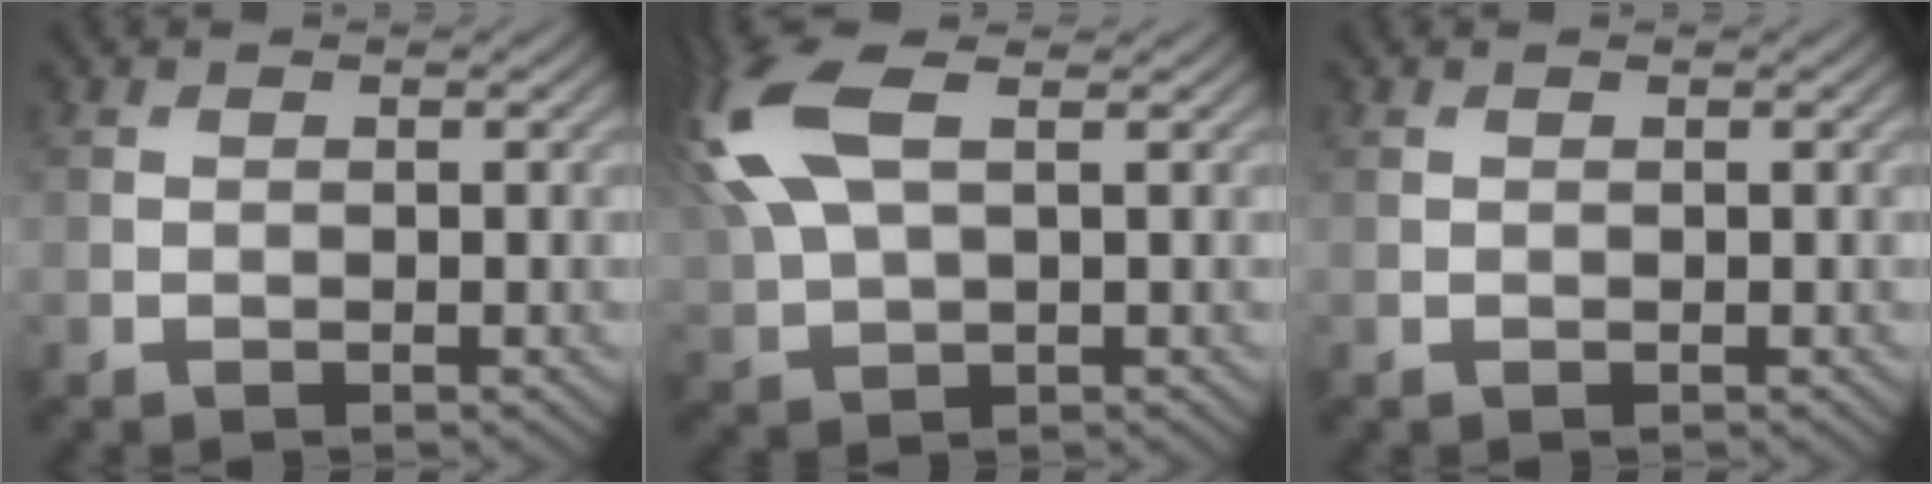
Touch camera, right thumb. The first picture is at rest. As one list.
[{"total": 12.0, "force": [4.2, 5.7, 9.7], "torque": [-0.262, 0.018, 0.078]}, {"total": 0.0}]